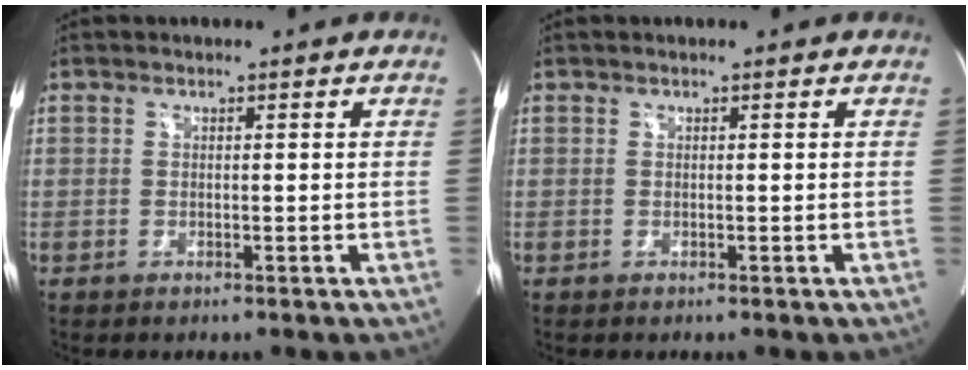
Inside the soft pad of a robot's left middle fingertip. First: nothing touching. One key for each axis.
{"total": 0.0}